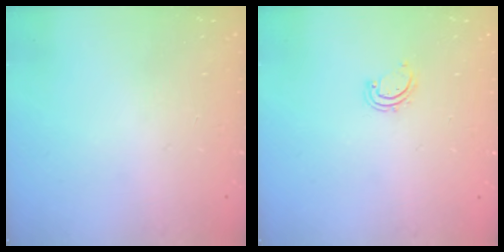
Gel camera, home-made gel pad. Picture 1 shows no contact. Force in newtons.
{"total": 2.9, "press": 2.9, "slide": 0.3}